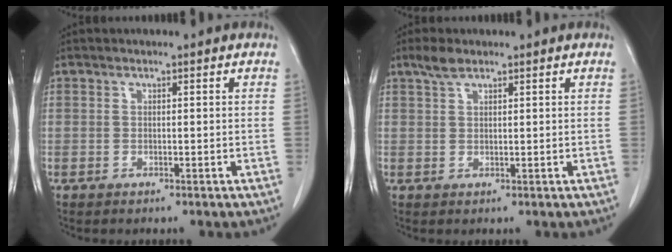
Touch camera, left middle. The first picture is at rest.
{"total": 2.3, "force": [1.8, 0.7, 1.3], "torque": [-0.033, 0.006, 0.038]}